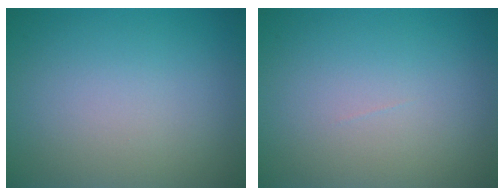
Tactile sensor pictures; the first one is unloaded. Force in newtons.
{"total": 0.0}